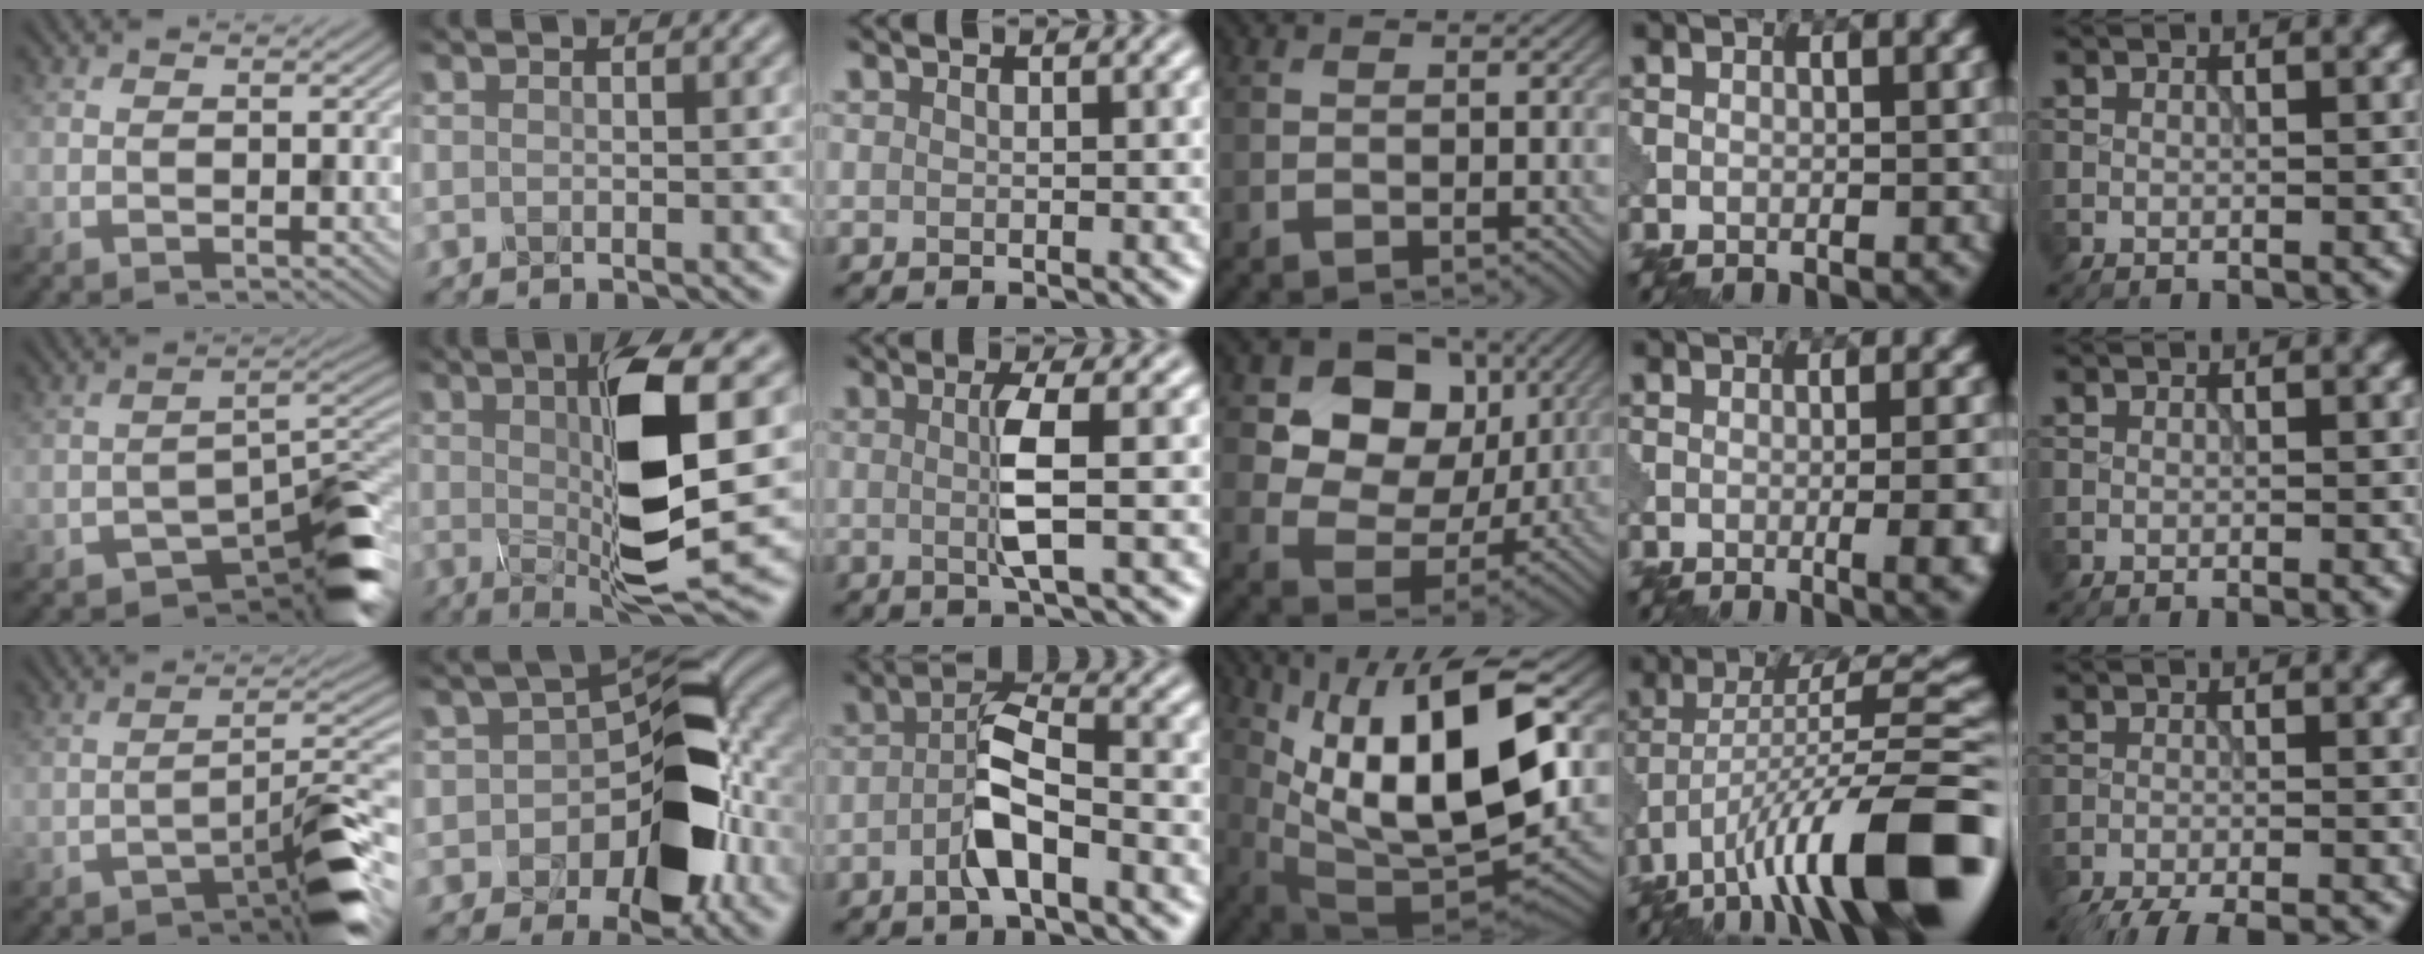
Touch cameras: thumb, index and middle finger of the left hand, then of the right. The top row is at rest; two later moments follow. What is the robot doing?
{"motion": "disassemble", "object": "pitcher"}